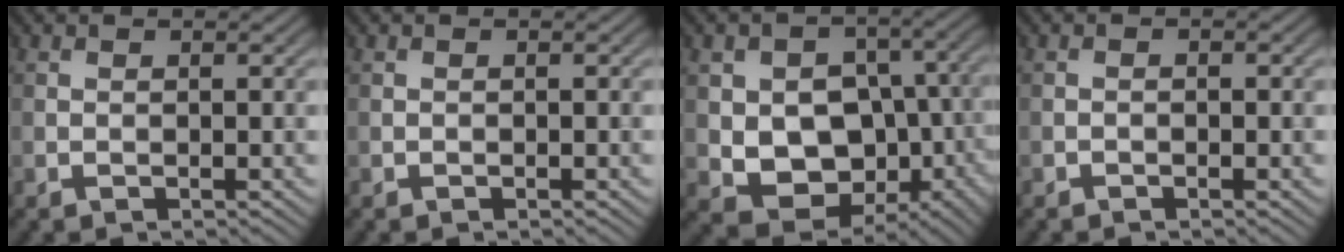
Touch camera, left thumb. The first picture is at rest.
{"total": 0.0}
{"total": 12.2, "force": [-1.7, 9.3, 7.6], "torque": [-0.136, -0.027, -0.025]}
{"total": 0.5, "force": [-0.4, 0.2, 0.3], "torque": [-0.003, 0.002, -0.008]}